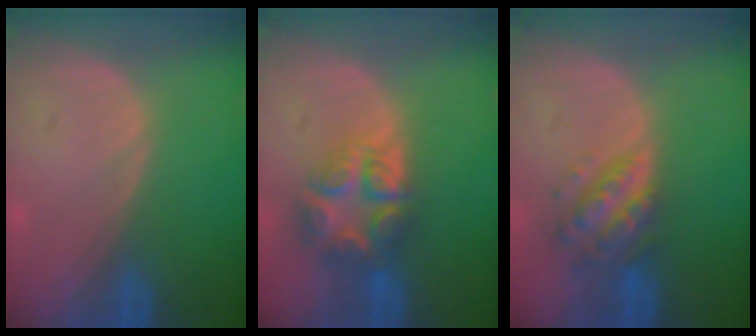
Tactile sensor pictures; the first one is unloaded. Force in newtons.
{"total": 8.0, "press": 6.9, "slide": 4.2}
{"total": 6.3, "press": 5.6, "slide": 2.8}